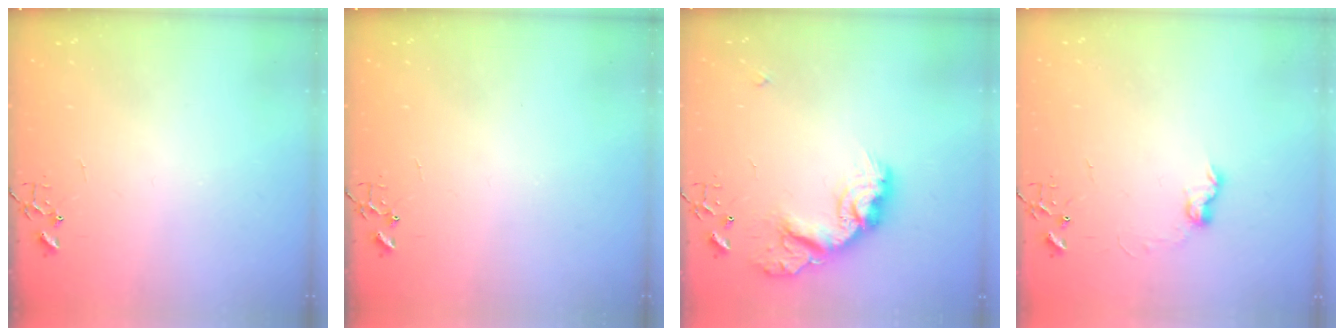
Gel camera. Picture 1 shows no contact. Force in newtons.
{"total": 0.0}
{"total": 21.0, "press": 20.9, "slide": 1.3}
{"total": 7.1, "press": 7.1, "slide": 0.4}